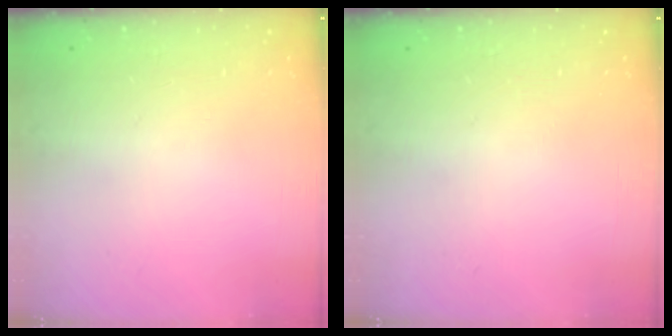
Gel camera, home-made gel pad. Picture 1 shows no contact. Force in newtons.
{"total": 0.0}